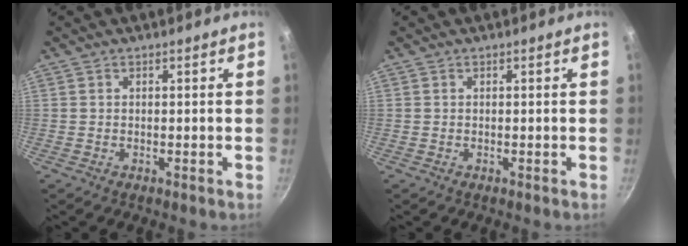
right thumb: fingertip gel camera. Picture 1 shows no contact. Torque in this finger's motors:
{"motor_torque": [0.00, 0.00, -0.01, -0.01, 0.00]}